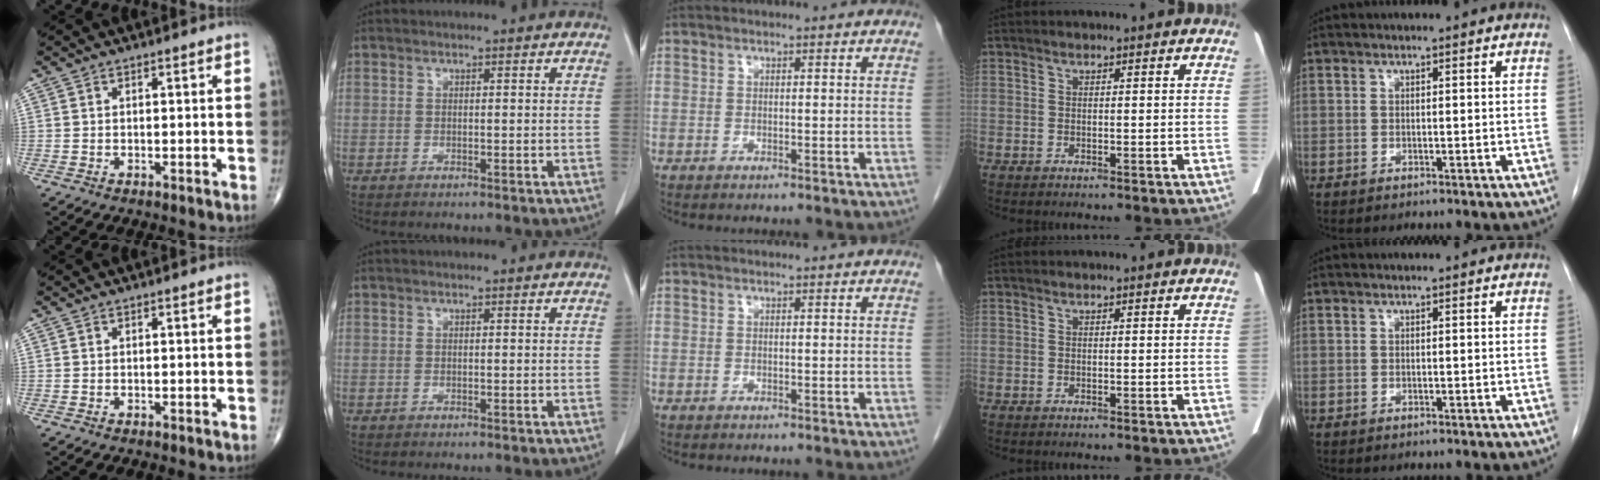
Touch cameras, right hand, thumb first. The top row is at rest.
{}